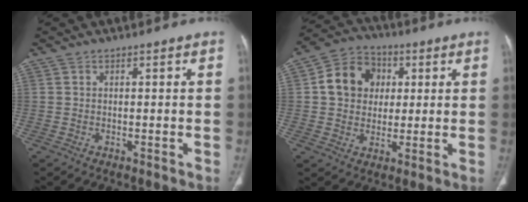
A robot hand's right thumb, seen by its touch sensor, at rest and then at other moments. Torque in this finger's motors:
{"motor_torque": [-0.76, 0.99, 0.85, -0.21, 0.06]}